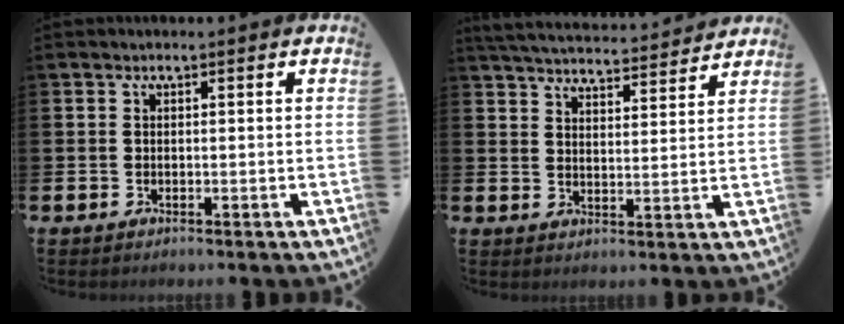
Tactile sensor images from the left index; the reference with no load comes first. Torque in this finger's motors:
{"motor_torque": [0.17, -1.96, 0.10, 0.00]}